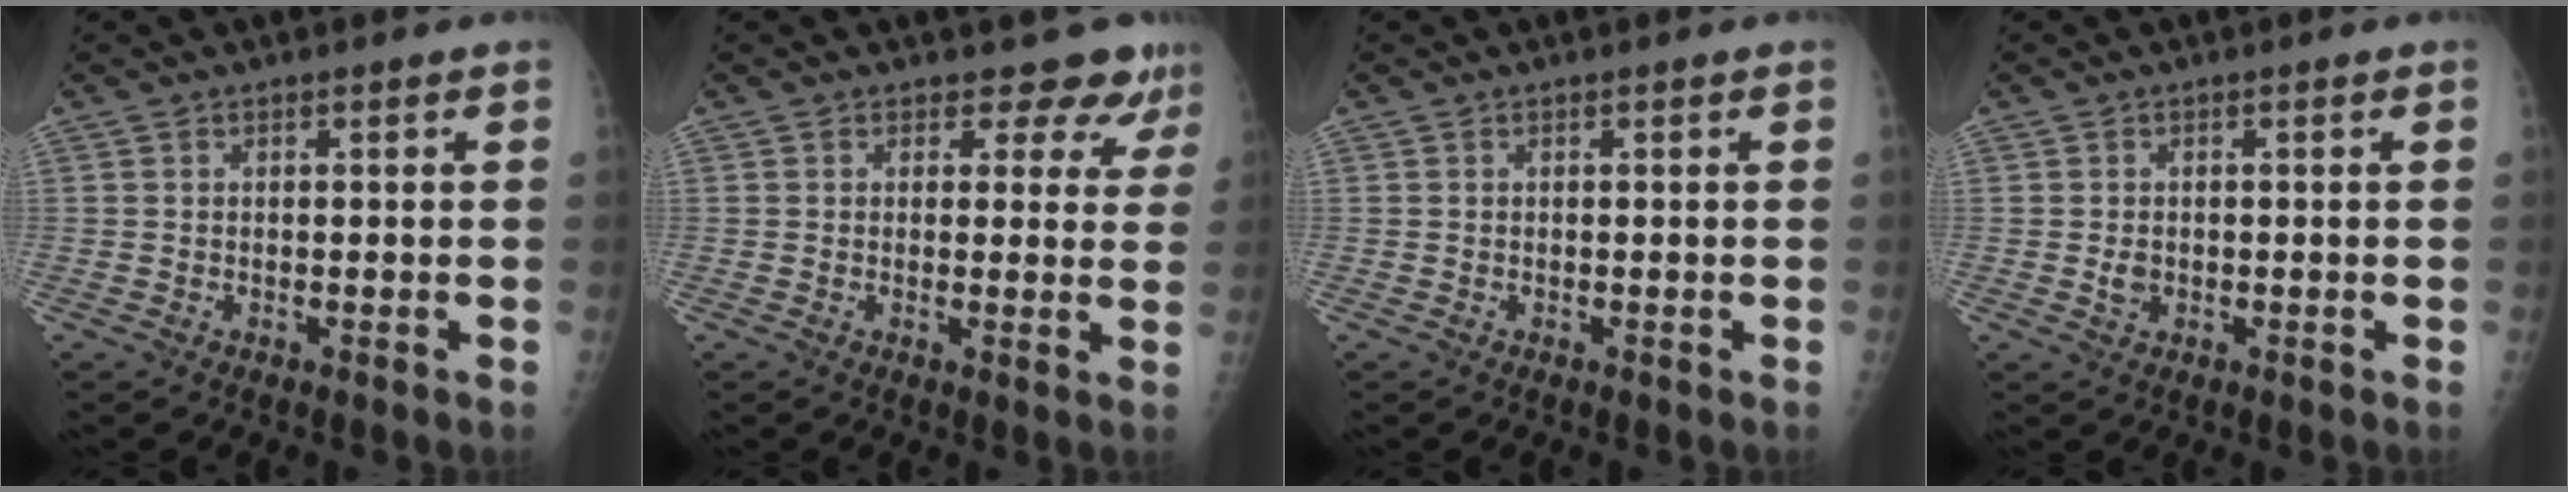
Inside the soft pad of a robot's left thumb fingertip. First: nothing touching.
{"total": 6.0, "force": [5.0, 3.2, 1.0], "torque": [0.027, -0.027, 0.044]}
{"total": 0.0}
{"total": 1.9, "force": [-0.3, 1.5, 1.2], "torque": [-0.016, 0.002, -0.002]}